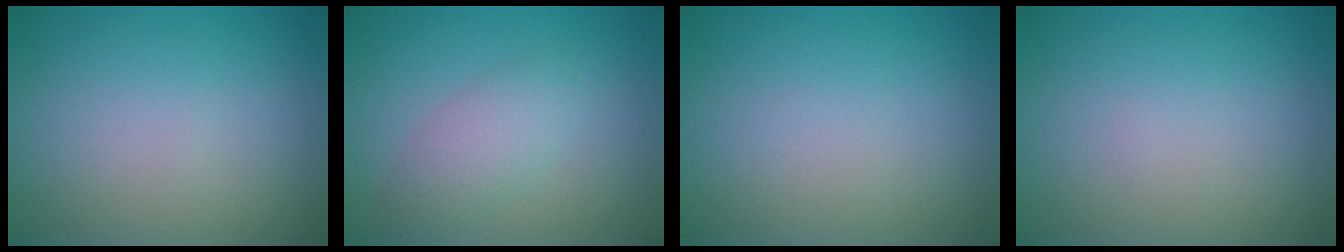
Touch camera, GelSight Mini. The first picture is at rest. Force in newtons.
{"total": 2.8, "press": 2.8, "slide": 0.2}
{"total": 0.0}
{"total": 0.0}